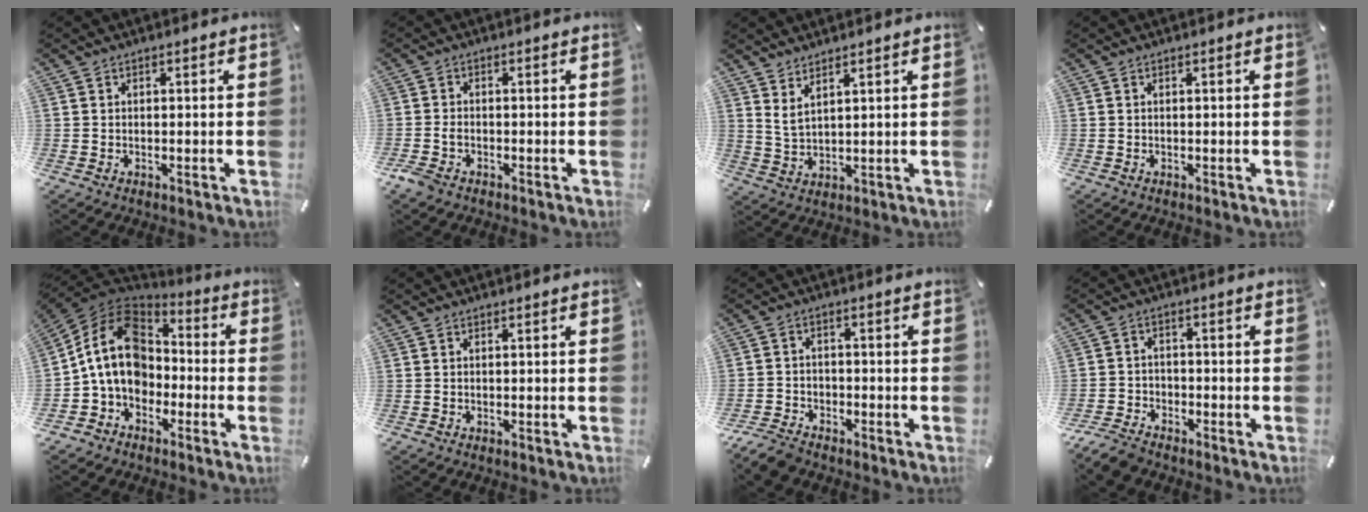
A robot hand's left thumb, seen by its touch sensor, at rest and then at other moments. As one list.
[{"total": 2.7, "force": [-1.7, 1.7, 1.2], "torque": [-0.028, 0.003, -0.031]}, {"total": 3.8, "force": [3.1, 0.7, 2.1], "torque": [-0.049, -0.012, 0.057]}, {"total": 0.0}, {"total": 14.7, "force": [-1.2, 11.9, 8.6], "torque": [-0.191, 0.024, -0.024]}, {"total": 0.0}, {"total": 5.6, "force": [-4.6, 2.9, 1.4], "torque": [-0.035, 0.022, -0.090]}, {"total": 5.9, "force": [-5.0, 3.0, 1.4], "torque": [-0.033, 0.026, -0.098]}]